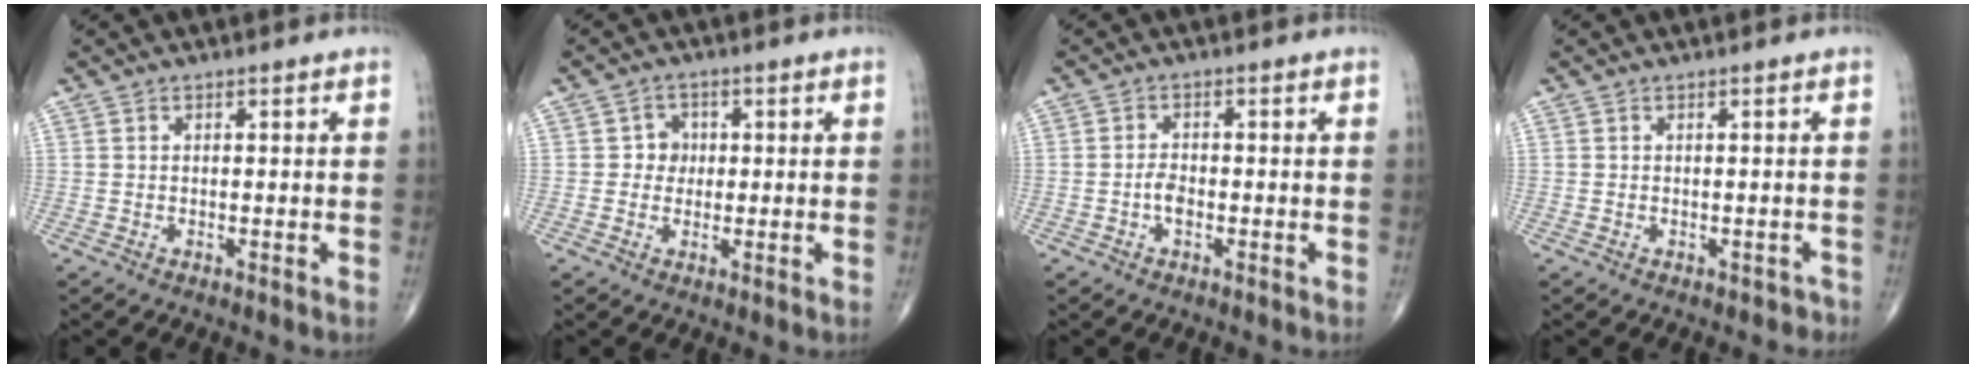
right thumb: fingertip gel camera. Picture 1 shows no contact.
{"total": 3.2, "force": [0.2, 3.0, 1.1], "torque": [0.008, 0.008, -0.004]}
{"total": 2.5, "force": [-0.9, 1.4, 1.9], "torque": [-0.031, 0.007, -0.020]}
{"total": 1.4, "force": [-0.9, 1.0, 0.3], "torque": [-0.007, 0.024, -0.008]}